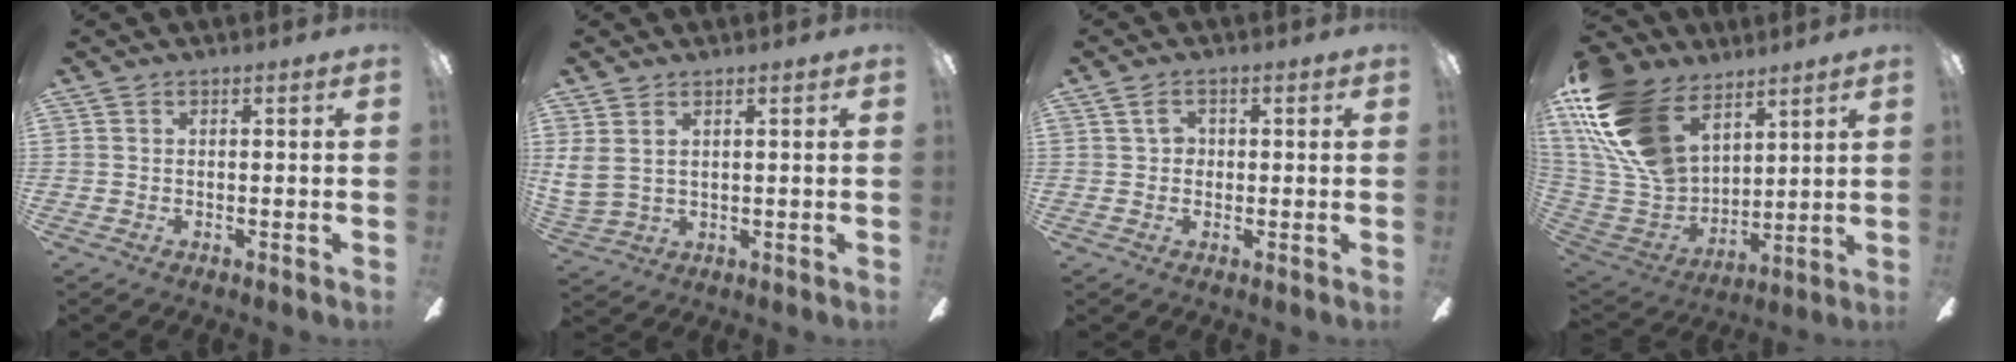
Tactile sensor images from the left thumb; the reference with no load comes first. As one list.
[{"total": 4.8, "force": [2.7, 3.0, 2.6], "torque": [-0.065, -0.006, 0.053]}, {"total": 3.1, "force": [0.7, 2.4, 1.9], "torque": [-0.031, 0.006, 0.009]}, {"total": 23.9, "force": [12.7, 14.5, 14.2], "torque": [-0.328, -0.060, 0.235]}]